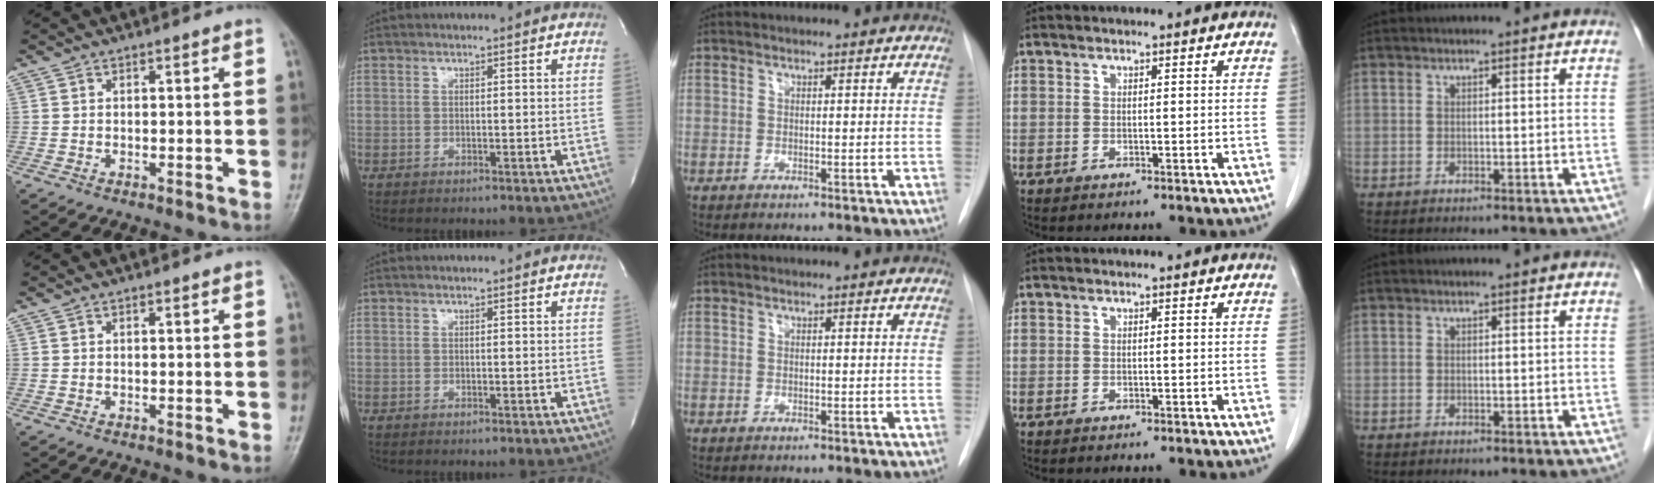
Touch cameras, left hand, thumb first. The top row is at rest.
{}